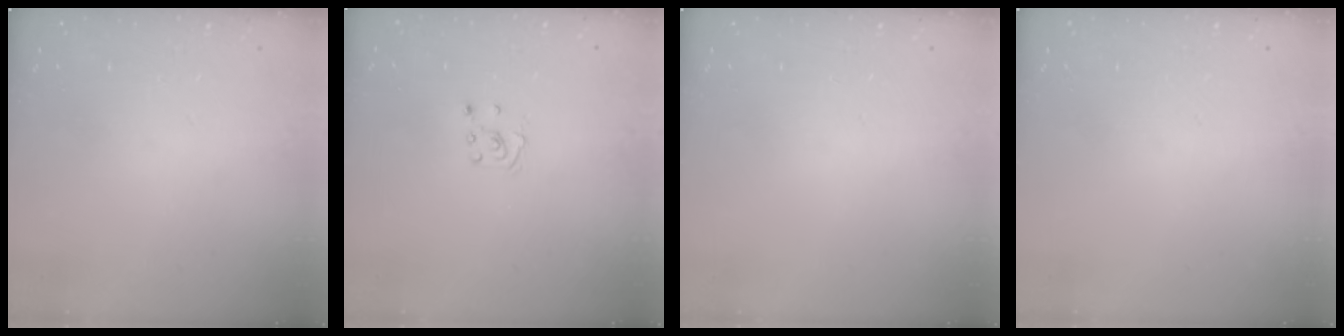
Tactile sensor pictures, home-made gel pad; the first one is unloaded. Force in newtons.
{"total": 2.8, "press": 2.8, "slide": 0.3}
{"total": 0.0}
{"total": 0.0}